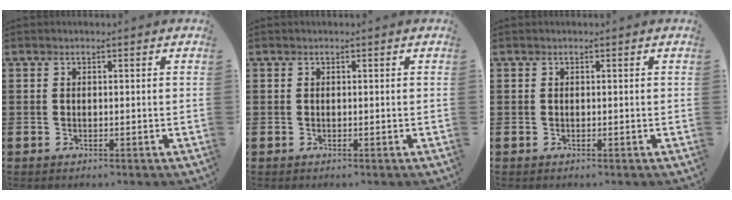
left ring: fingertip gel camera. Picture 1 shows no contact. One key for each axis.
{"total": 0.0}
{"total": 0.0}